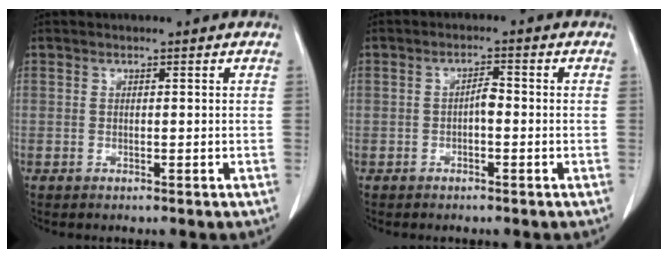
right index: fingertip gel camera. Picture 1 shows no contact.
{"total": 2.0, "force": [-0.5, 0.6, 1.8], "torque": [-0.031, 0.005, -0.009]}